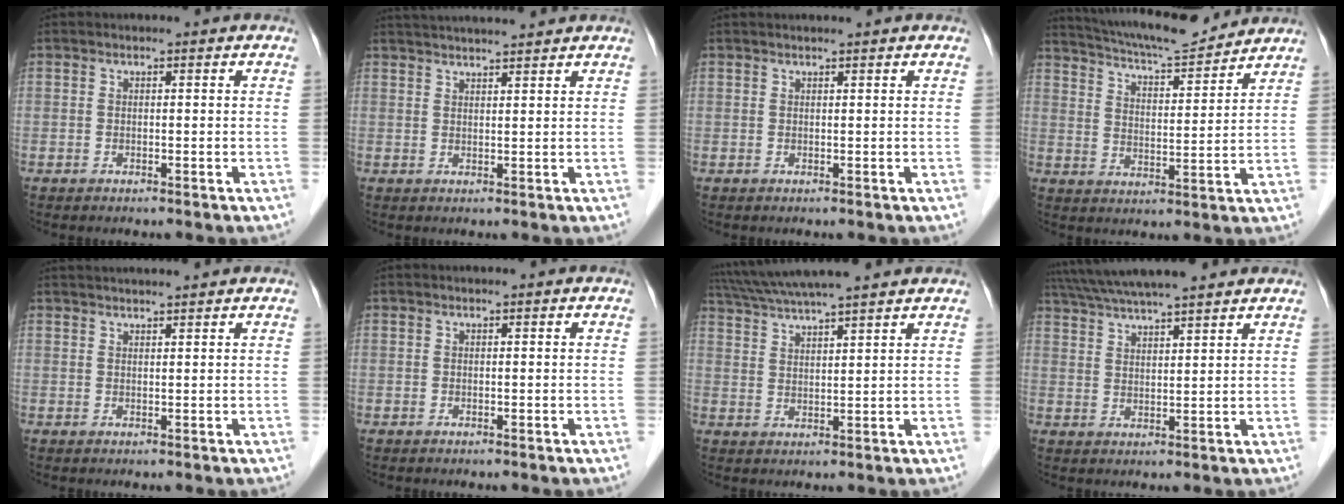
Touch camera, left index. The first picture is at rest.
{"total": 9.6, "force": [8.9, 0.2, 3.5], "torque": [-0.060, 0.031, 0.129]}
{"total": 2.2, "force": [1.9, -0.1, 0.9], "torque": [-0.008, 0.019, 0.030]}
{"total": 13.9, "force": [13.0, 1.4, 4.7], "torque": [-0.087, 0.008, 0.201]}
{"total": 6.7, "force": [6.2, 0.0, 2.5], "torque": [-0.033, 0.034, 0.085]}
{"total": 0.0}
{"total": 14.5, "force": [12.8, 0.5, 6.9], "torque": [-0.128, 0.040, 0.199]}
{"total": 14.4, "force": [12.7, 1.1, 6.7], "torque": [-0.122, 0.039, 0.199]}